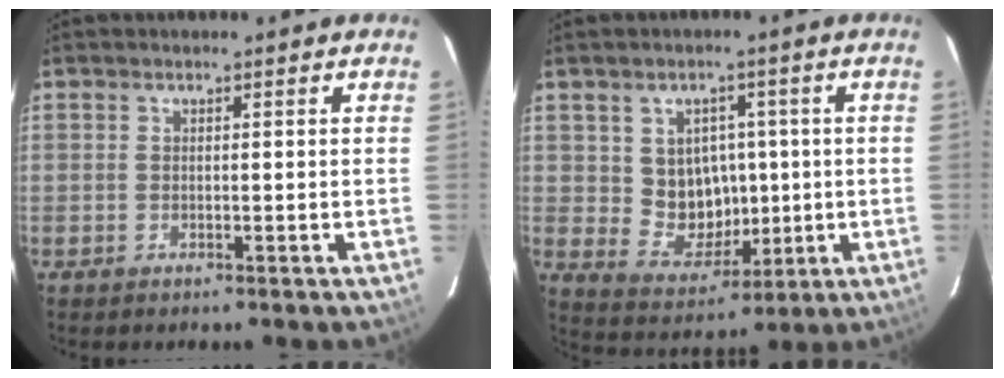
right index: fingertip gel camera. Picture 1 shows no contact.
{"total": 8.8, "force": [0.7, 8.1, 3.5], "torque": [-0.070, 0.007, 0.031]}